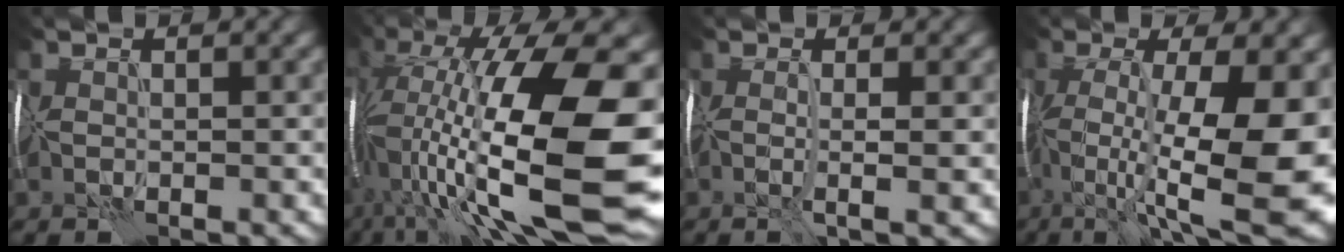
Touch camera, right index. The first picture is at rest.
{"total": 19.9, "force": [-1.8, 7.5, 18.4], "torque": [-0.318, 0.019, -0.039]}
{"total": 2.9, "force": [-0.2, 0.5, 2.8], "torque": [-0.040, -0.002, -0.005]}
{"total": 15.6, "force": [-2.7, 4.2, 14.8], "torque": [-0.240, 0.001, -0.038]}